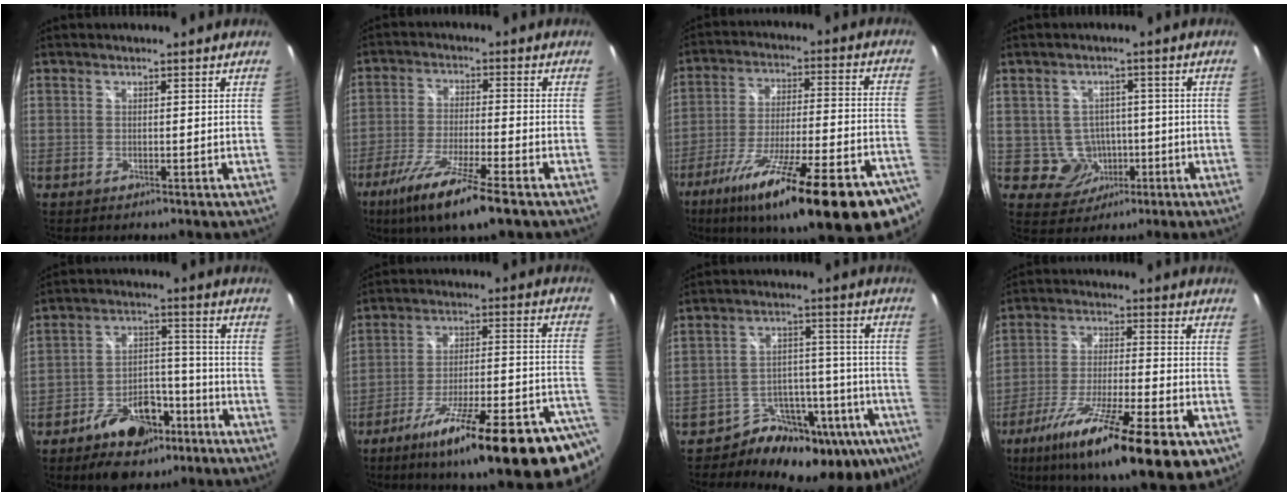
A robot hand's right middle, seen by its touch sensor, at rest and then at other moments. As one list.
[{"total": 13.4, "force": [-8.4, 1.6, 10.3], "torque": [-0.217, -0.040, -0.153]}, {"total": 30.3, "force": [-21.1, 5.9, 20.9], "torque": [-0.327, -0.071, -0.303]}, {"total": 5.9, "force": [-1.4, 5.6, 1.1], "torque": [-0.036, 0.016, -0.003]}, {"total": 12.8, "force": [-8.5, 7.0, 6.5], "torque": [-0.122, 0.026, -0.120]}, {"total": 25.4, "force": [-15.4, 3.7, 19.9], "torque": [-0.270, -0.050, -0.223]}, {"total": 19.2, "force": [-12.9, 10.8, 9.1], "torque": [-0.136, 0.021, -0.168]}, {"total": 21.4, "force": [-12.6, 4.2, 16.8], "torque": [-0.291, -0.055, -0.206]}]